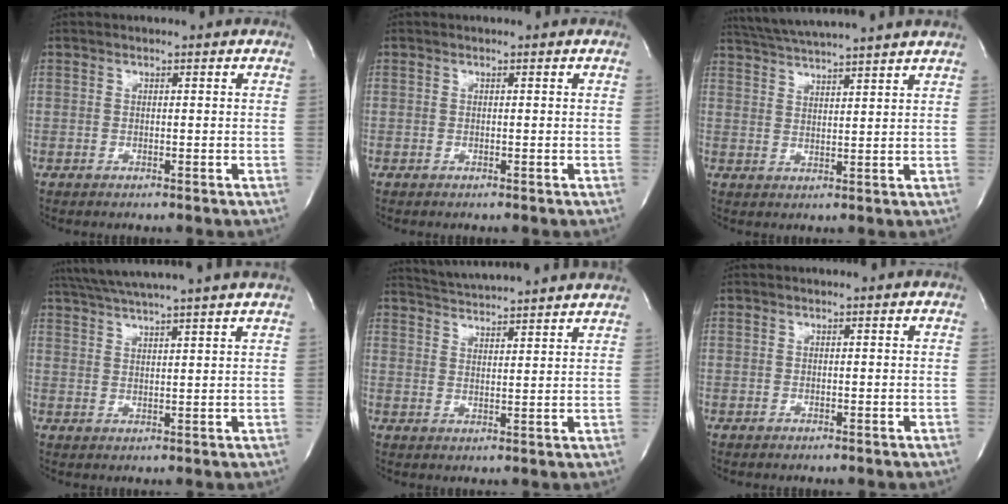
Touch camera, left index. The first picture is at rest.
{"total": 0.0}
{"total": 12.7, "force": [11.5, -1.0, 5.2], "torque": [-0.101, 0.022, 0.169]}
{"total": 13.3, "force": [11.6, -1.2, 6.3], "torque": [-0.116, 0.018, 0.165]}
{"total": 14.6, "force": [13.7, 0.2, 5.0], "torque": [-0.096, 0.016, 0.191]}
{"total": 0.0}